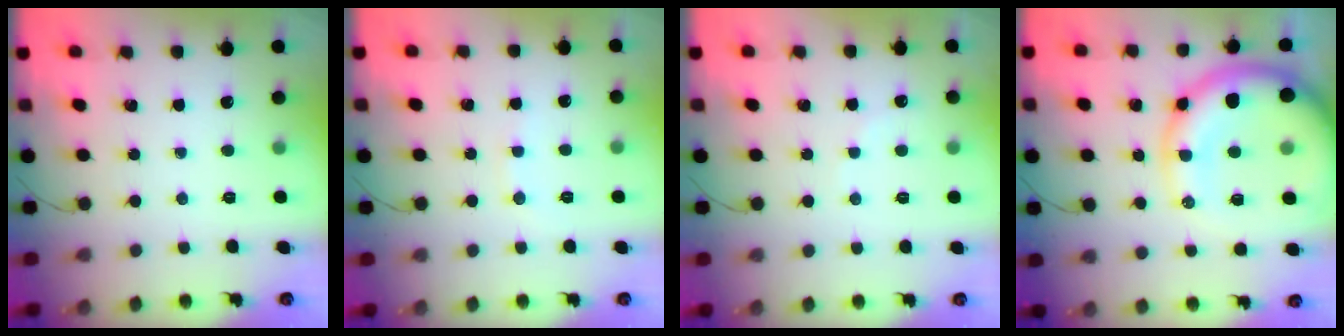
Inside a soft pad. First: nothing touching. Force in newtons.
{"total": 5.0, "press": 4.8, "slide": 1.4}
{"total": 4.7, "press": 4.6, "slide": 0.9}
{"total": 19.6, "press": 19.2, "slide": 3.7}